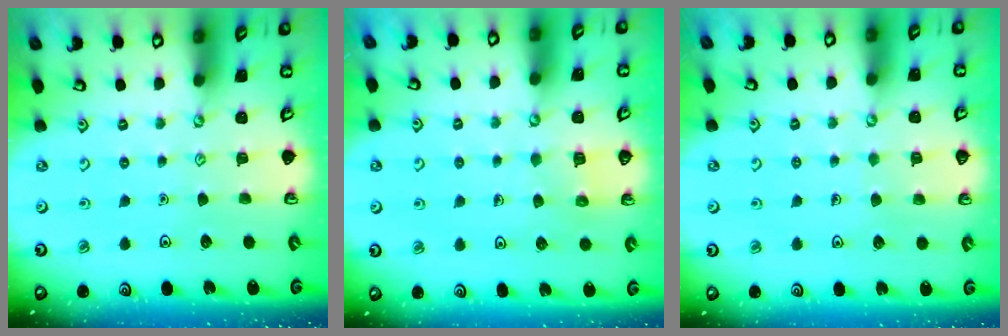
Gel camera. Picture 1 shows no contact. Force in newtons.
{"total": 4.0, "press": 4.0, "slide": 0.4}
{"total": 4.6, "press": 4.6, "slide": 0.4}